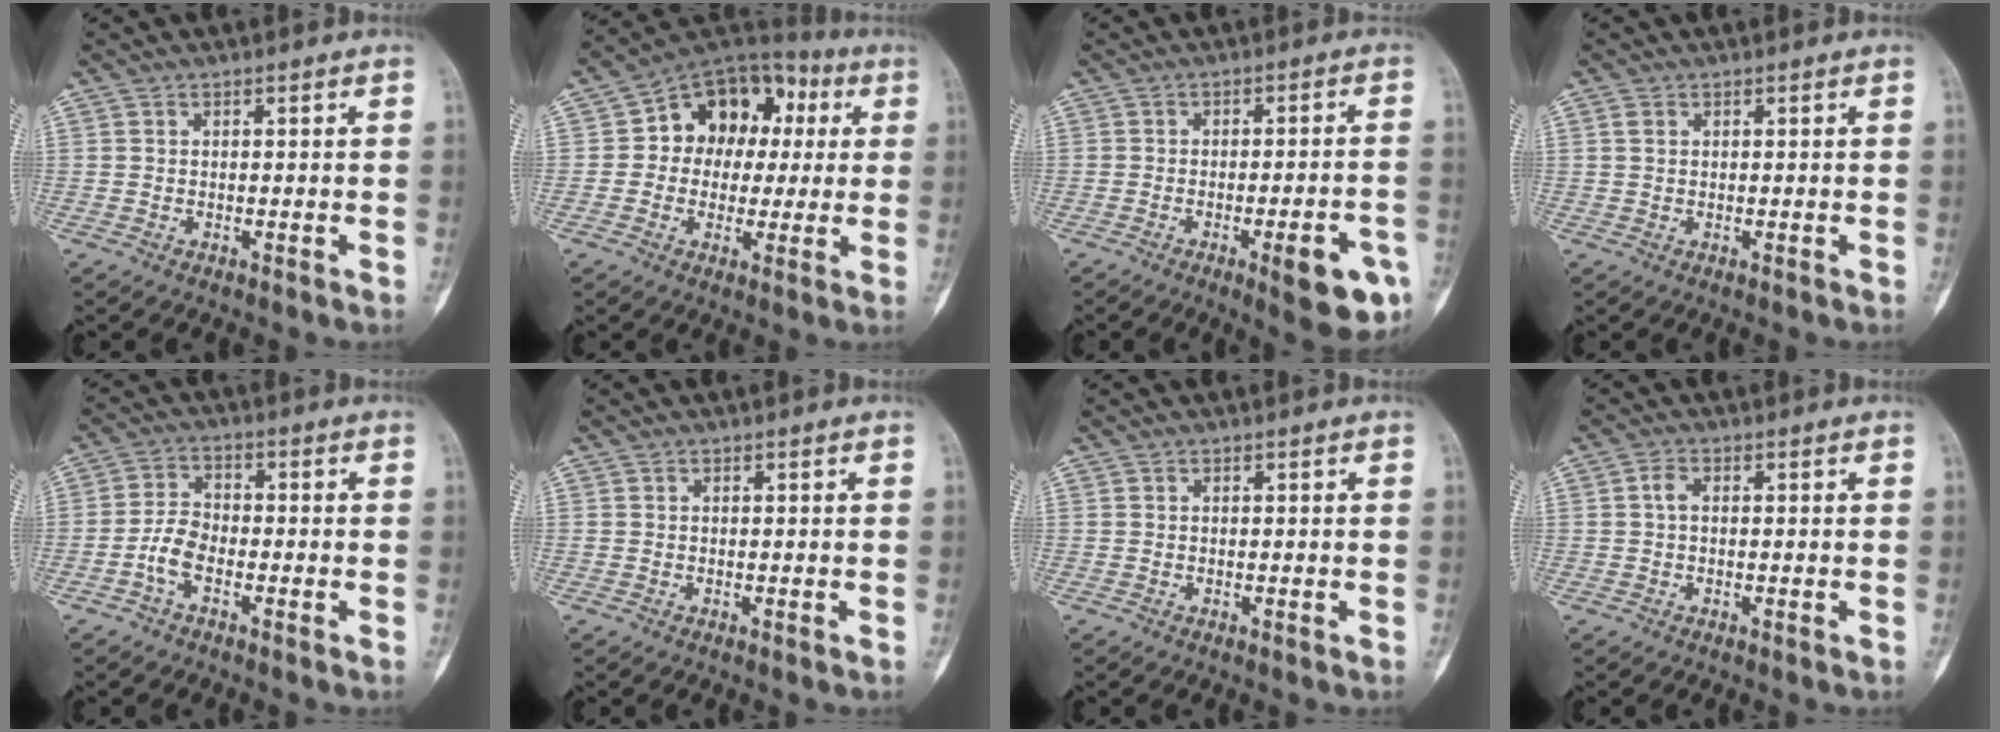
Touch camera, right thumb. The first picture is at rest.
{"total": 15.0, "force": [2.0, 11.6, 9.2], "torque": [-0.077, 0.035, 0.022]}
{"total": 10.8, "force": [-4.7, 2.7, 9.3], "torque": [-0.109, 0.016, -0.054]}
{"total": 1.2, "force": [0.5, 0.8, 0.8], "torque": [-0.016, 0.003, 0.011]}
{"total": 5.0, "force": [-2.3, 2.7, 3.6], "torque": [-0.068, 0.020, -0.051]}
{"total": 0.0}
{"total": 0.0}
{"total": 1.9, "force": [0.2, 1.1, 1.5], "torque": [-0.028, 0.005, 0.000]}